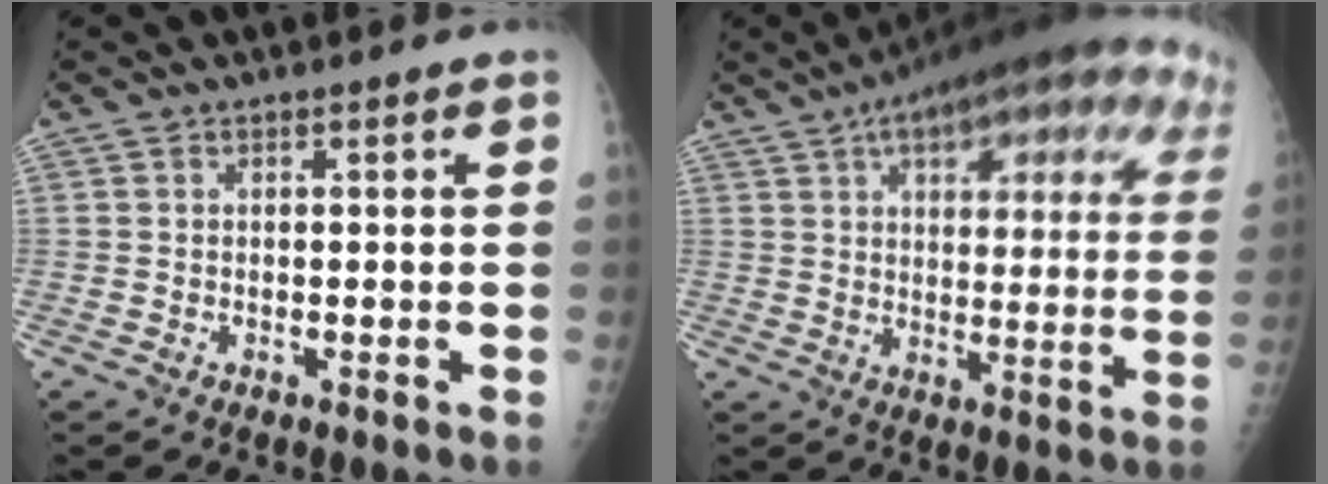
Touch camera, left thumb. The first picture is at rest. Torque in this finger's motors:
{"motor_torque": [0.02, 1.80, 1.94, -0.82, 0.24]}